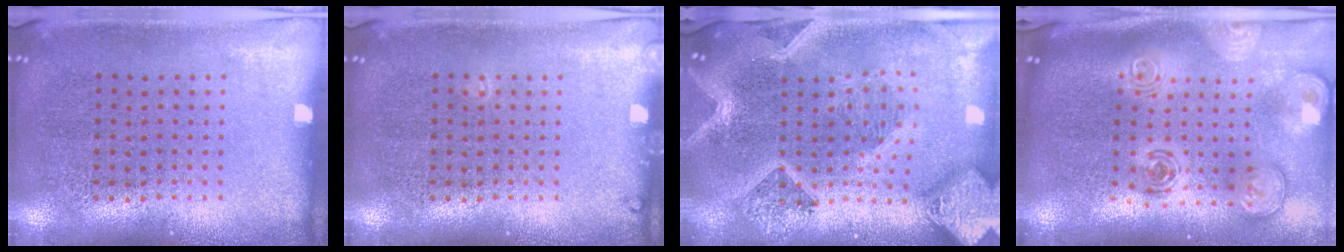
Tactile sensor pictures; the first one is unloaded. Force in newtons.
{"total": 0.7, "press": 0.7, "slide": 0.2}
{"total": 3.8, "press": 3.0, "slide": 2.3}
{"total": 2.9, "press": 2.0, "slide": 2.1}